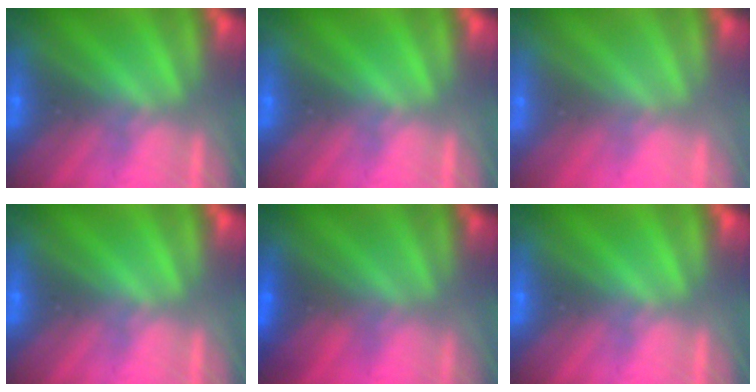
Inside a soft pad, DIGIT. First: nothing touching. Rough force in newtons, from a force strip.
{"total": 0.0}
{"total": 2.9}
{"total": 0.0}
{"total": 1.6}
{"total": 0.0}